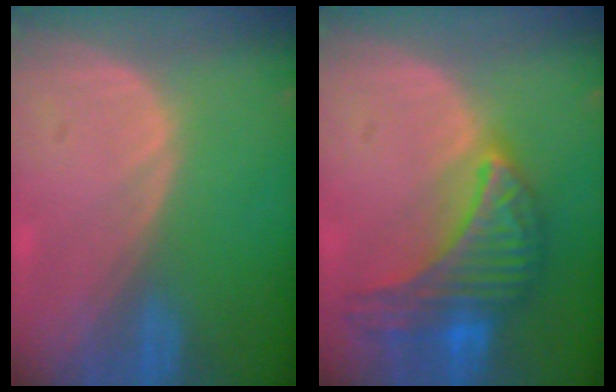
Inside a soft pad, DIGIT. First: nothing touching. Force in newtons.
{"total": 10.0, "press": 10.0, "slide": 0.5}